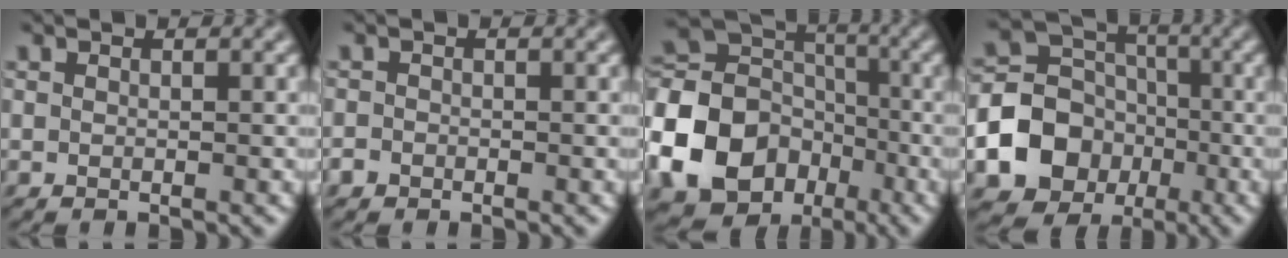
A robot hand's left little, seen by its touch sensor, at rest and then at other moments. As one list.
[{"total": 1.1, "force": [-0.7, 0.8, 0.2], "torque": [0.001, 0.001, -0.011]}, {"total": 16.4, "force": [-6.2, 13.4, 7.2], "torque": [-0.179, -0.015, -0.136]}, {"total": 10.7, "force": [-3.7, 9.2, 4.0], "torque": [-0.085, -0.015, -0.093]}]